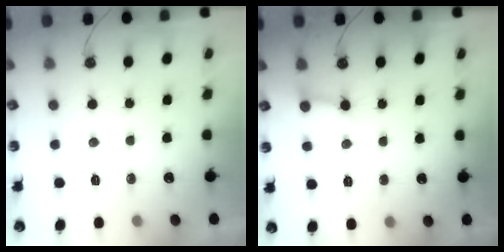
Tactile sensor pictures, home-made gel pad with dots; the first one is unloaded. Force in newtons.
{"total": 2.7, "press": 2.7, "slide": 0.3}